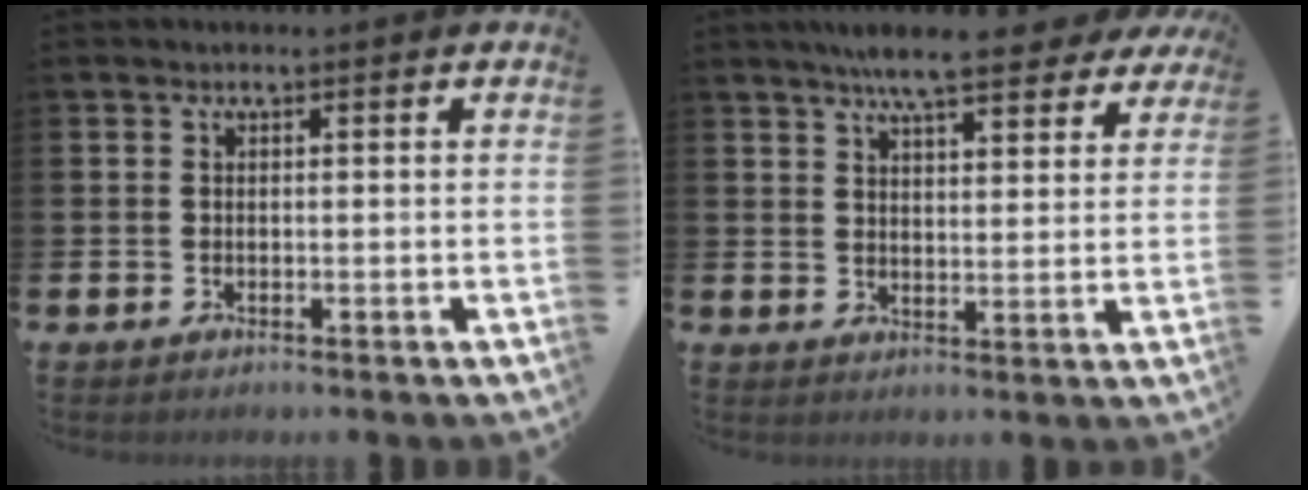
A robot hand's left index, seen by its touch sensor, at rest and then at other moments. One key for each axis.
{"total": 7.8, "fx": 7.0, "fy": 1.4, "fz": 3.1, "tx": -0.063, "ty": -0.028, "tz": 0.123}